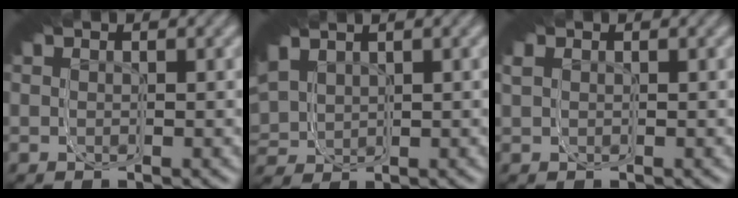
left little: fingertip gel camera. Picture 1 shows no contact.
{"total": 5.3, "force": [0.4, 4.3, 3.1], "torque": [-0.076, -0.005, 0.009]}
{"total": 1.5, "force": [0.6, 1.1, 0.8], "torque": [-0.014, 0.002, 0.006]}